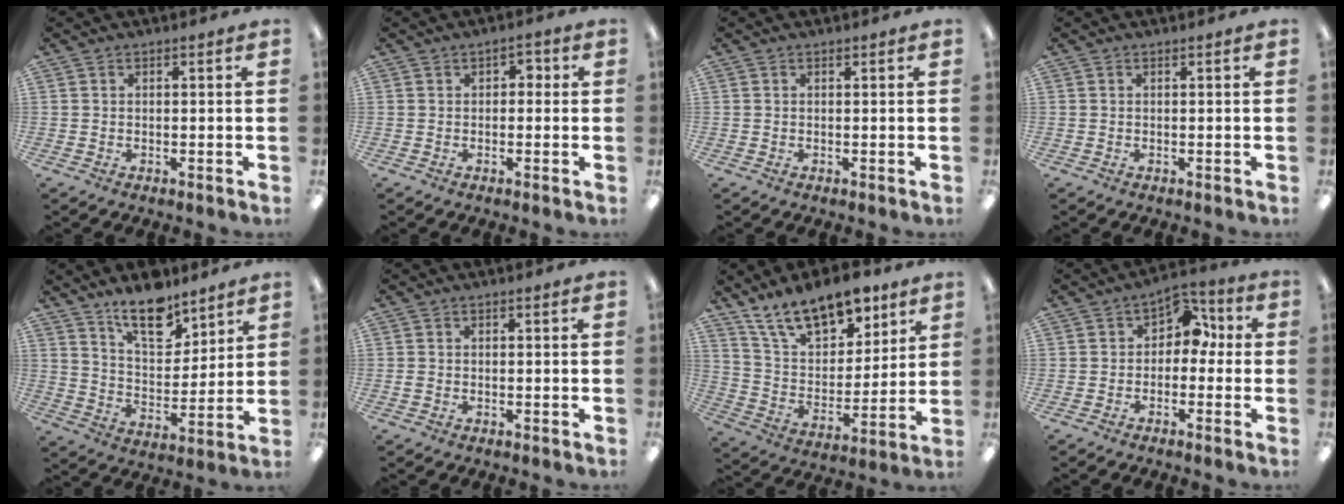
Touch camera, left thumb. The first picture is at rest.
{"total": 1.9, "force": [-0.2, 1.5, 1.2], "torque": [-0.024, 0.009, -0.007]}
{"total": 0.0}
{"total": 0.0}
{"total": 13.6, "force": [10.3, 5.9, 6.7], "torque": [-0.094, -0.063, 0.182]}
{"total": 0.8, "force": [-0.2, 0.6, 0.5], "torque": [-0.008, 0.003, -0.005]}
{"total": 17.6, "force": [12.7, 8.5, 8.8], "torque": [-0.150, -0.065, 0.226]}
{"total": 6.3, "force": [1.5, 4.8, 3.8], "torque": [-0.059, 0.002, 0.023]}